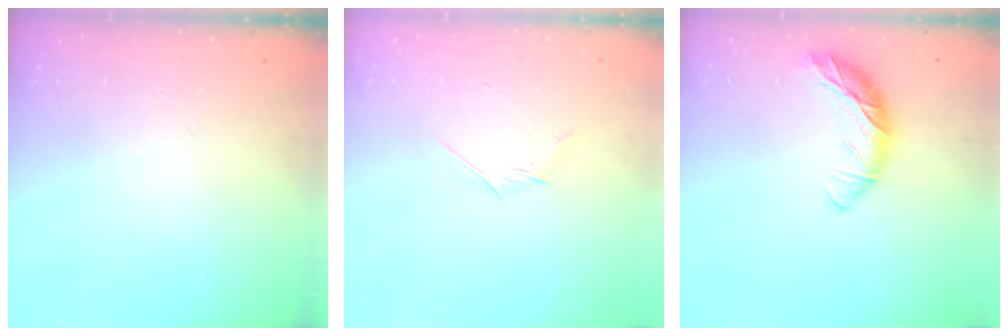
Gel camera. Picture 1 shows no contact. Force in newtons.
{"total": 2.9, "press": 2.8, "slide": 0.8}
{"total": 11.1, "press": 11.1, "slide": 0.7}